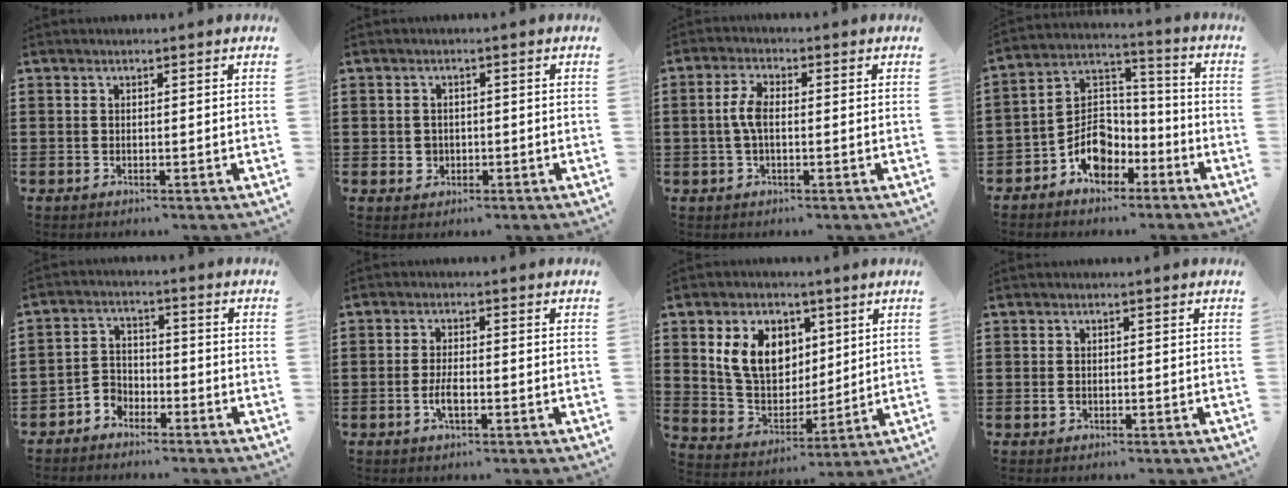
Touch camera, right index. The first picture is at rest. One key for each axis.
{"total": 1.8, "fx": -0.4, "fy": 1.7, "fz": 0.5, "tx": -0.016, "ty": 0.005, "tz": -0.010}
{"total": 4.0, "fx": -0.2, "fy": 1.7, "fz": 3.6, "tx": -0.084, "ty": 0.000, "tz": -0.009}
{"total": 8.7, "fx": -4.7, "fy": 6.0, "fz": 4.1, "tx": -0.098, "ty": 0.013, "tz": -0.093}
{"total": 3.4, "fx": -2.8, "fy": 1.8, "fz": 0.2, "tx": -0.015, "ty": 0.007, "tz": -0.061}
{"total": 3.2, "fx": -1.1, "fy": 1.1, "fz": 2.8, "tx": -0.065, "ty": -0.003, "tz": -0.024}
{"total": 9.6, "fx": 3.4, "fy": 7.1, "fz": 5.4, "tx": -0.134, "ty": 0.017, "tz": 0.063}
{"total": 1.2, "fx": -0.4, "fy": 0.8, "fz": 0.7, "tx": -0.024, "ty": -0.002, "tz": -0.010}